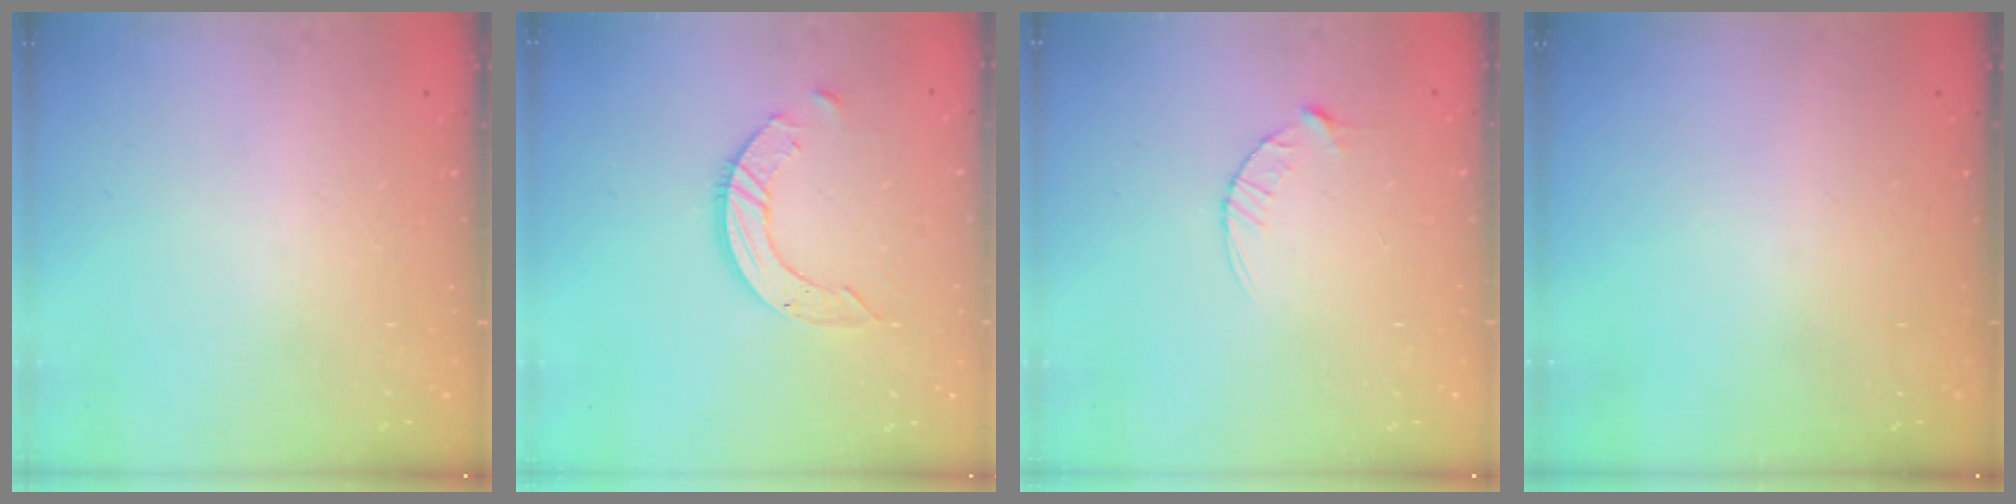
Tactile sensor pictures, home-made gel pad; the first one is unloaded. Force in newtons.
{"total": 7.9, "press": 7.8, "slide": 0.7}
{"total": 3.0, "press": 3.0, "slide": 0.4}
{"total": 0.0}